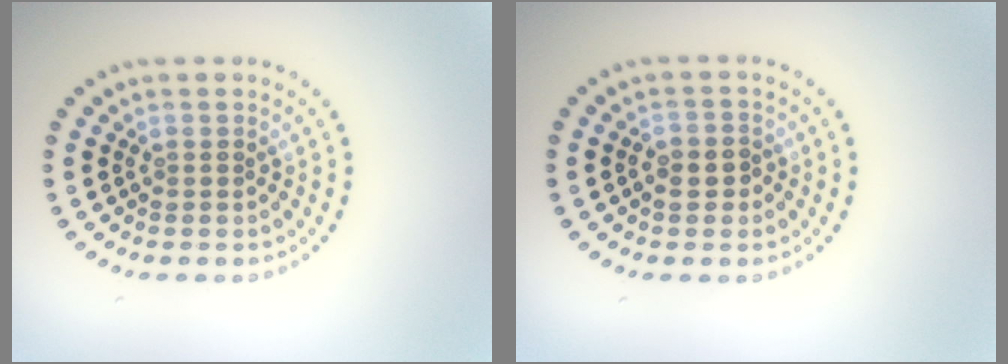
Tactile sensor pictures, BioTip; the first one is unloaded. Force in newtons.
{"total": 1.7, "press": 1.5, "slide": 0.6}